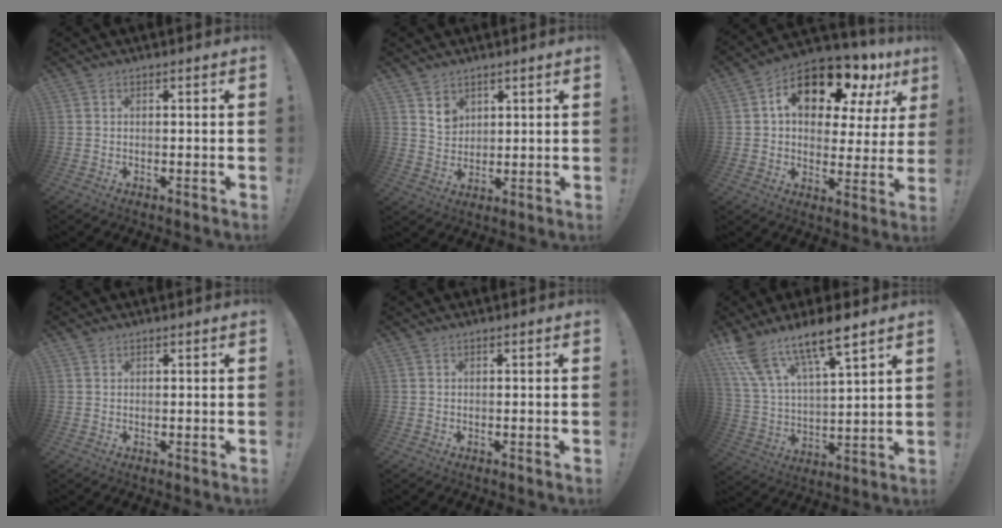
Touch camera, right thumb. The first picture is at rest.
{"total": 5.6, "force": [3.7, 4.1, 1.1], "torque": [-0.011, -0.026, 0.068]}
{"total": 16.1, "force": [9.1, 8.3, 10.3], "torque": [-0.158, -0.056, 0.153]}
{"total": 0.8, "force": [0.7, 0.4, 0.1], "torque": [0.005, -0.003, 0.012]}
{"total": 0.0}
{"total": 14.2, "force": [11.3, 3.8, 7.7], "torque": [-0.154, -0.076, 0.201]}